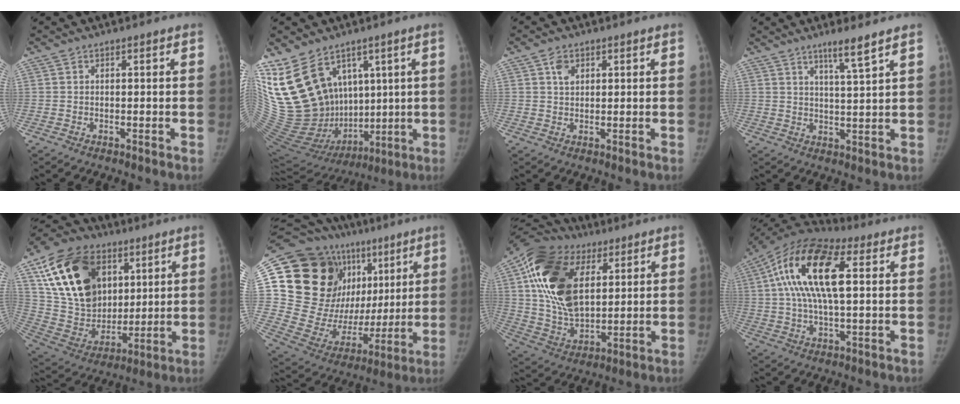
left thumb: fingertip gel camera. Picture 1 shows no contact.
{"total": 25.2, "force": [9.6, 17.3, 15.5], "torque": [-0.286, -0.009, 0.222]}
{"total": 3.1, "force": [1.3, 2.3, 1.7], "torque": [-0.018, -0.004, 0.021]}
{"total": 5.3, "force": [3.7, -0.4, 3.8], "torque": [-0.063, -0.031, 0.065]}
{"total": 25.5, "force": [9.6, 17.9, 15.4], "torque": [-0.263, -0.015, 0.177]}
{"total": 30.3, "force": [10.3, 20.1, 20.3], "torque": [-0.275, 0.034, 0.194]}
{"total": 23.7, "force": [7.2, 14.8, 17.1], "torque": [-0.310, -0.016, 0.126]}
{"total": 19.0, "force": [4.4, 8.2, 16.5], "torque": [-0.313, 0.023, 0.067]}